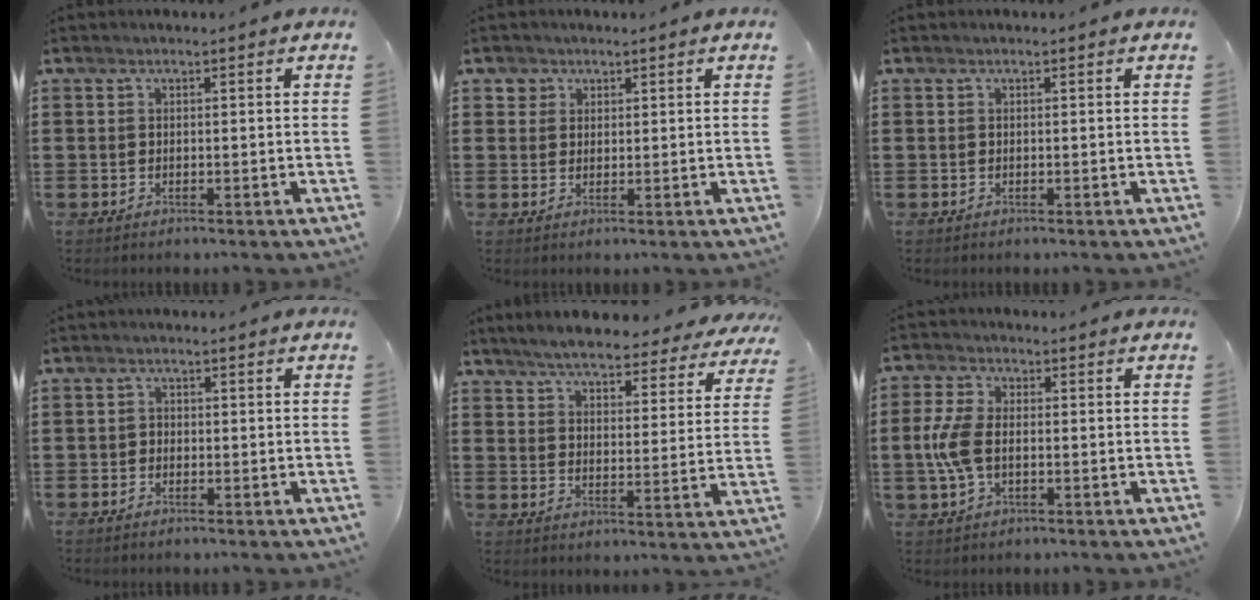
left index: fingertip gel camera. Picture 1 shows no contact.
{"total": 1.9, "force": [1.2, 1.5, 0.0], "torque": [0.002, 0.004, 0.021]}
{"total": 0.0}
{"total": 0.9, "force": [-0.6, 0.7, 0.3], "torque": [-0.008, 0.001, -0.012]}
{"total": 5.2, "force": [5.0, 0.3, 1.3], "torque": [-0.051, -0.030, 0.085]}
{"total": 6.6, "force": [-0.7, 3.6, 5.4], "torque": [-0.140, -0.004, -0.020]}